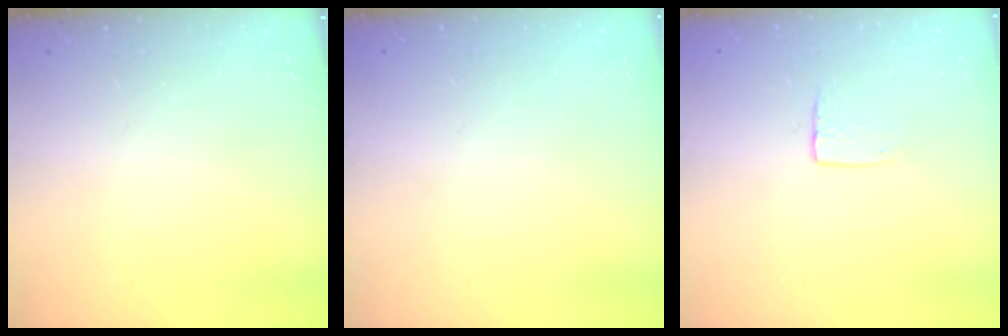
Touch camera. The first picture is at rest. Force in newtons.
{"total": 0.0}
{"total": 4.3, "press": 4.3, "slide": 0.4}